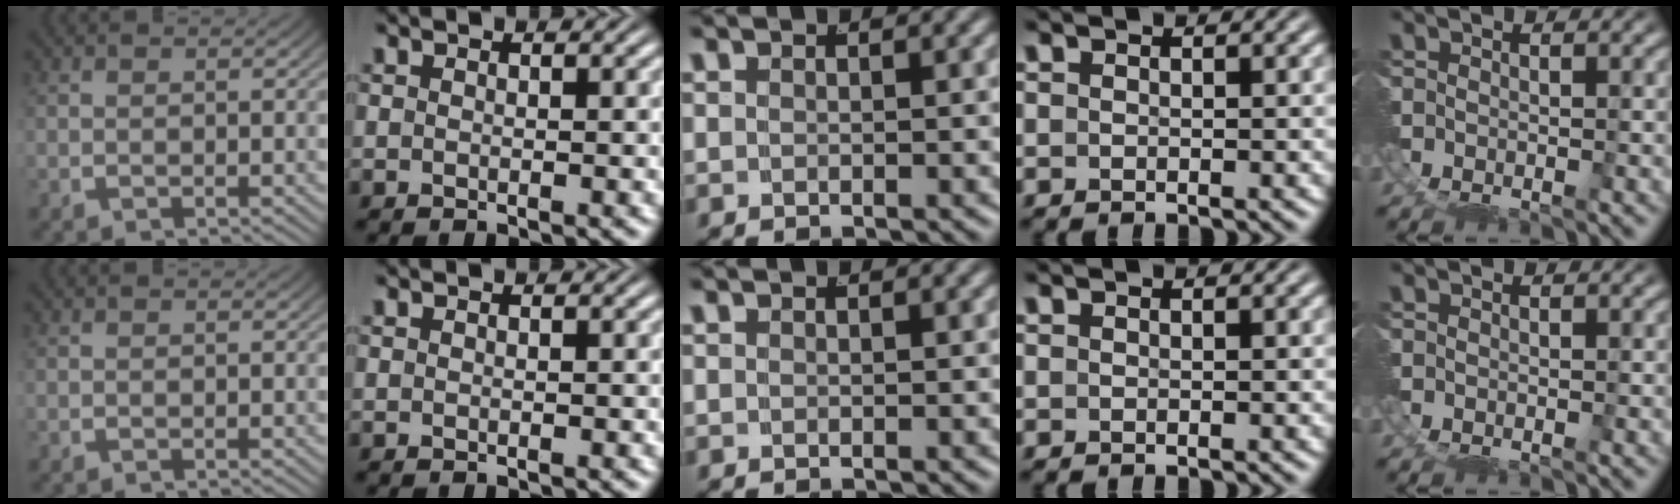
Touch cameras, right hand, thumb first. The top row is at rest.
{}